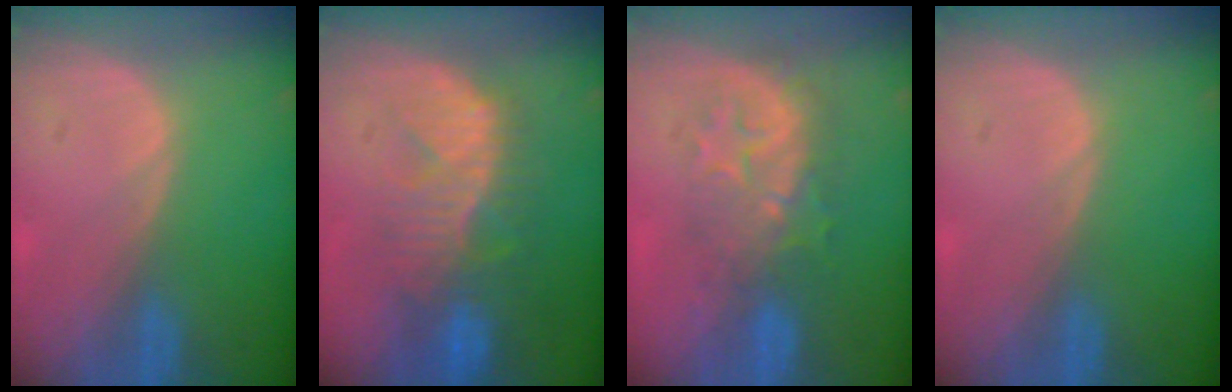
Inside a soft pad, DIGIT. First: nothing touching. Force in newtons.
{"total": 10.1, "press": 8.9, "slide": 4.7}
{"total": 8.0, "press": 7.4, "slide": 3.1}
{"total": 0.0}